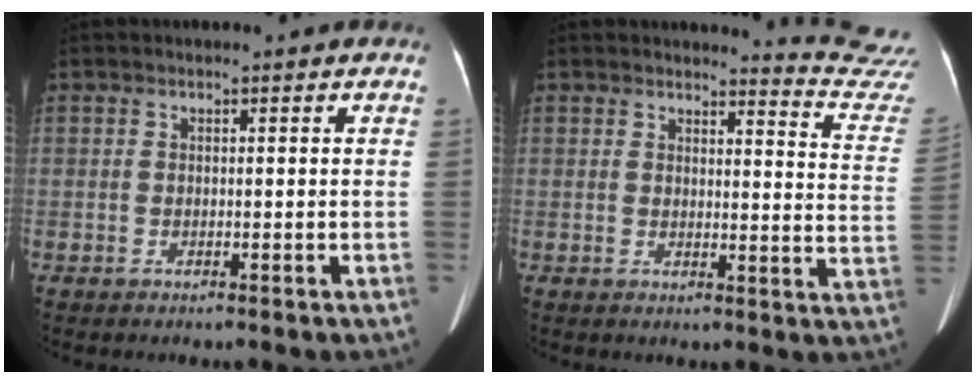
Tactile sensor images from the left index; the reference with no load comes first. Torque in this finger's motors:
{"motor_torque": [-0.14, -1.07, -0.01, -0.03]}